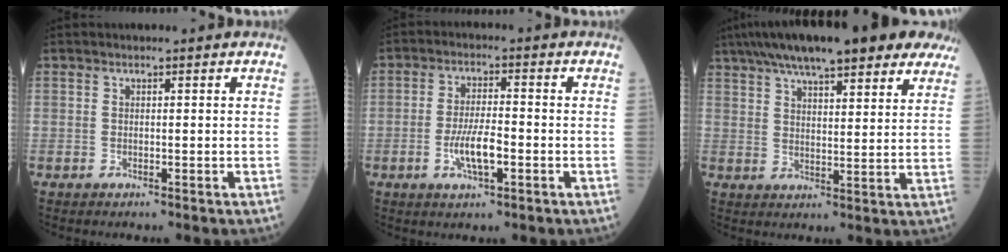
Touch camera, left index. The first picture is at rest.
{"total": 5.8, "force": [-2.2, 1.5, 5.2], "torque": [-0.104, -0.005, -0.039]}
{"total": 21.6, "force": [16.2, 4.6, 13.5], "torque": [-0.219, 0.053, 0.217]}